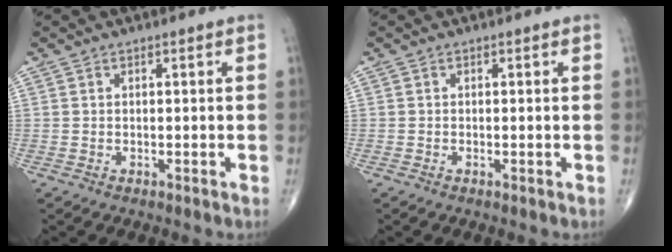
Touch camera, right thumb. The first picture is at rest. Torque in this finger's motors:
{"motor_torque": [-0.25, 0.00, -0.03, 0.21, 0.02]}